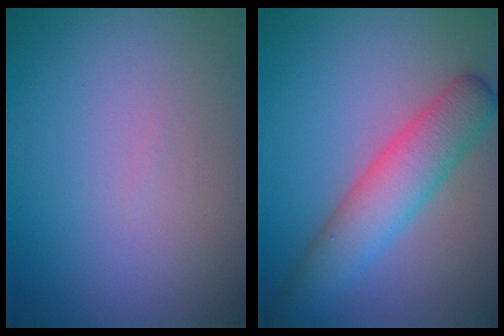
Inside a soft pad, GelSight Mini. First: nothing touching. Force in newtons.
{"total": 5.4, "press": 5.4, "slide": 0.4}